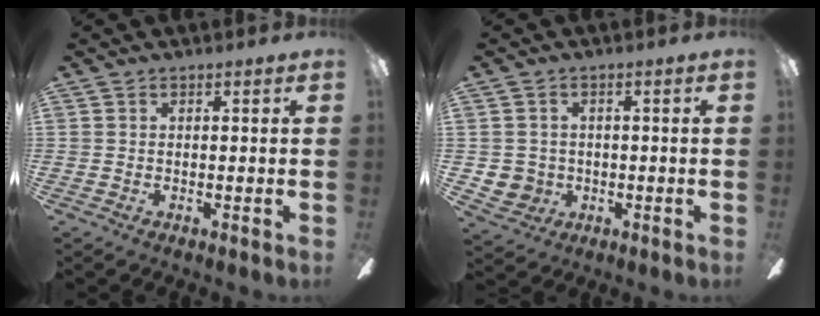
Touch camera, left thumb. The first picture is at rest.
{"total": 3.8, "force": [0.1, 3.8, 0.2], "torque": [-0.014, 0.008, 0.005]}